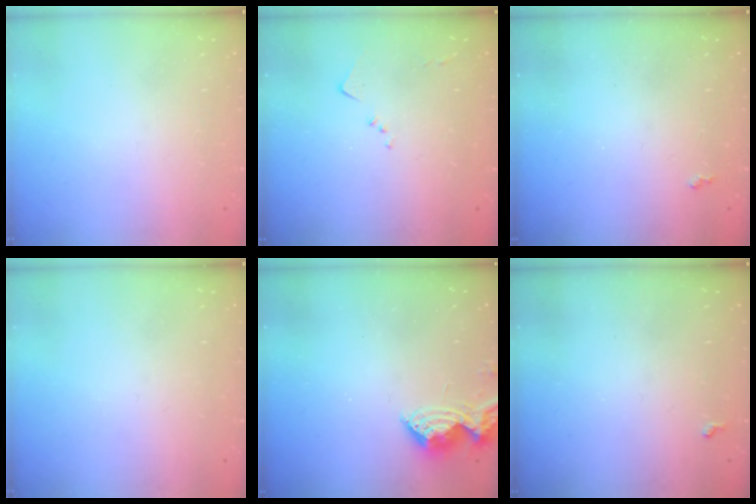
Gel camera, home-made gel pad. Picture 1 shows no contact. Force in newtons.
{"total": 5.4, "press": 5.3, "slide": 0.7}
{"total": 1.9, "press": 1.8, "slide": 0.5}
{"total": 0.0}
{"total": 8.2, "press": 8.2, "slide": 0.8}
{"total": 2.8, "press": 2.8, "slide": 0.5}